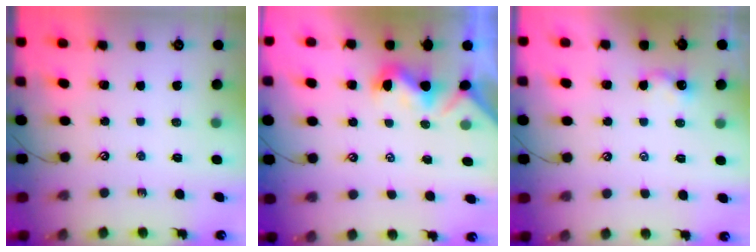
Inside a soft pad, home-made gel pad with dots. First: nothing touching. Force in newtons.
{"total": 1.1, "press": 1.0, "slide": 0.5}
{"total": 3.4, "press": 3.4, "slide": 0.2}